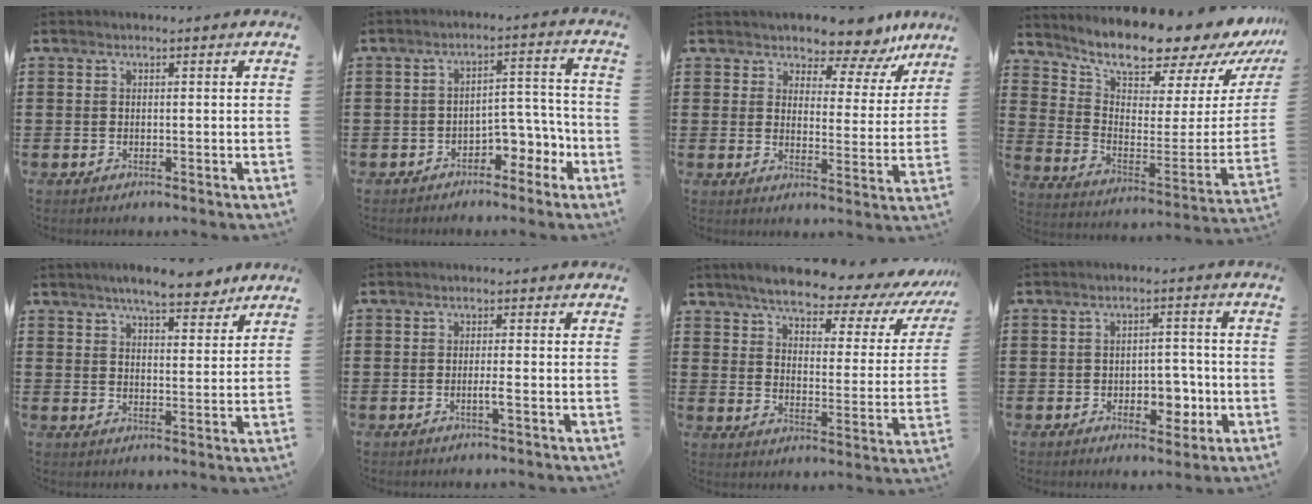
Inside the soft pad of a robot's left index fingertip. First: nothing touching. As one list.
[{"total": 4.9, "force": [-3.5, 2.3, 2.4], "torque": [-0.045, 0.009, -0.071]}, {"total": 5.0, "force": [4.7, 1.3, 1.2], "torque": [-0.036, -0.034, 0.077]}, {"total": 10.7, "force": [9.9, 1.4, 3.7], "torque": [-0.082, -0.100, 0.160]}, {"total": 6.5, "force": [5.5, 1.4, 3.0], "torque": [-0.057, -0.012, 0.098]}, {"total": 1.7, "force": [-0.5, -0.1, 1.7], "torque": [-0.028, -0.004, -0.010]}, {"total": 6.1, "force": [5.3, 1.0, 2.8], "torque": [-0.074, -0.039, 0.084]}, {"total": 5.0, "force": [-1.7, 3.2, 3.4], "torque": [-0.054, 0.006, -0.034]}]